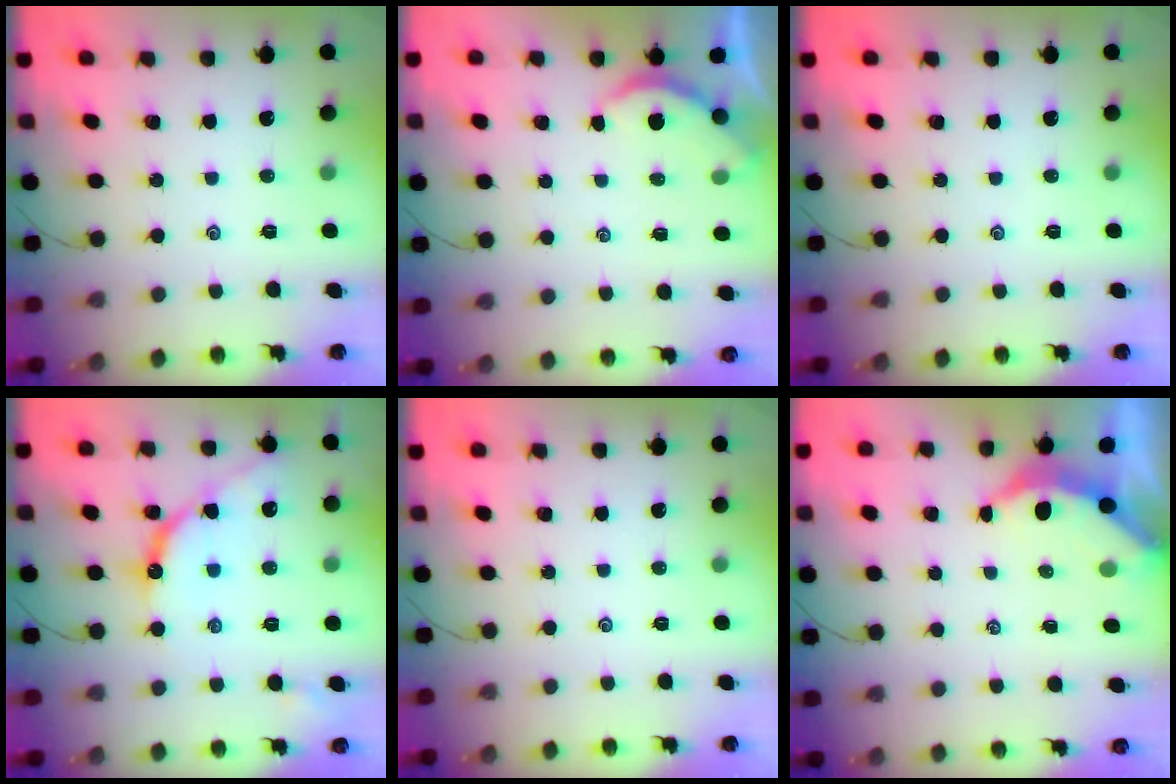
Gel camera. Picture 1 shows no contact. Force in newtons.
{"total": 2.5, "press": 2.5, "slide": 0.4}
{"total": 0.0}
{"total": 10.2, "press": 10.2, "slide": 1.0}
{"total": 0.0}
{"total": 3.7, "press": 3.7, "slide": 0.4}